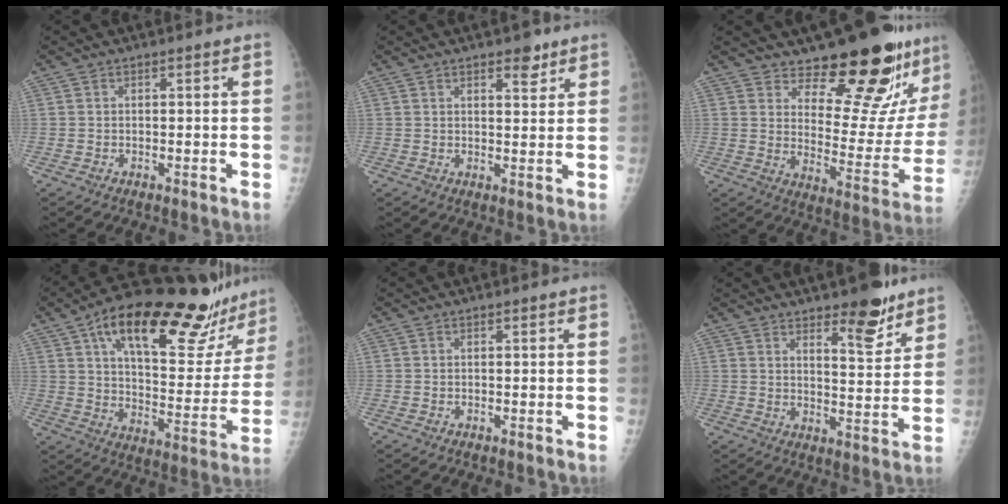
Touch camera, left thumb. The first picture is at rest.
{"total": 3.9, "force": [2.6, 1.6, 2.4], "torque": [-0.019, -0.014, 0.035]}
{"total": 19.8, "force": [15.6, 6.0, 10.6], "torque": [-0.102, -0.134, 0.212]}
{"total": 29.7, "force": [19.8, 9.9, 19.9], "torque": [-0.258, -0.053, 0.290]}
{"total": 0.0}
{"total": 9.1, "force": [6.3, 2.9, 5.8], "torque": [-0.058, -0.046, 0.093]}